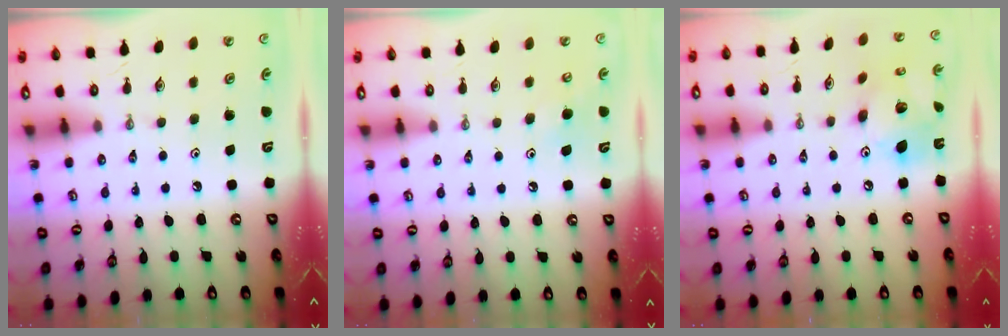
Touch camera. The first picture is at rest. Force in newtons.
{"total": 6.1, "press": 6.0, "slide": 0.9}
{"total": 14.6, "press": 14.5, "slide": 1.5}